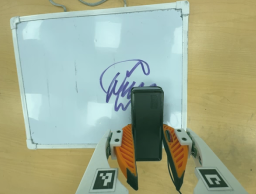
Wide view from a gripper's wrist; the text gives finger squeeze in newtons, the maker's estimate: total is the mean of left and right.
{"total": 4.3, "left": 2.9, "right": 5.8}